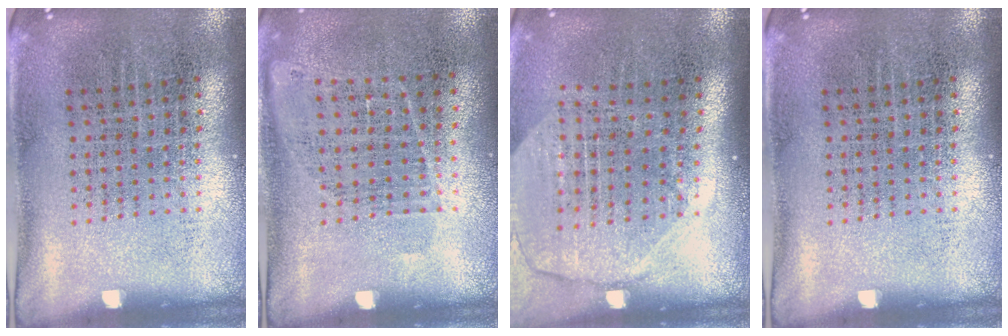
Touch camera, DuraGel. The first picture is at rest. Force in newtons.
{"total": 0.9, "press": 0.7, "slide": 0.5}
{"total": 2.0, "press": 1.8, "slide": 1.0}
{"total": 0.0}